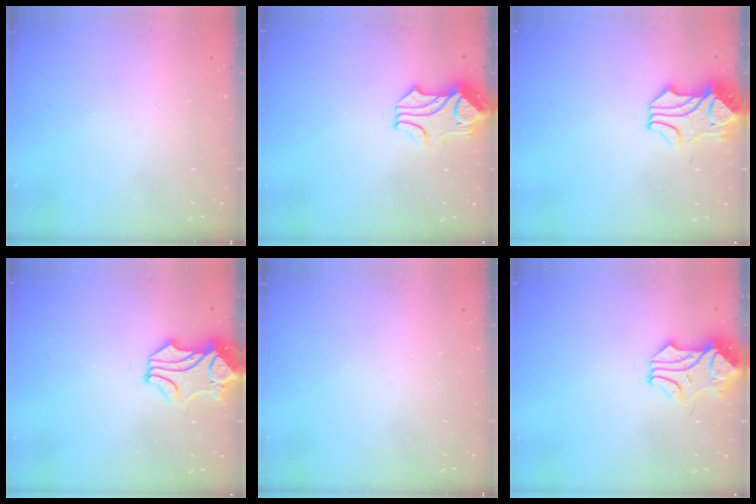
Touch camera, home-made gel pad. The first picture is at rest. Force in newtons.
{"total": 1.1, "press": 0.5, "slide": 0.9}
{"total": 2.5, "press": 2.2, "slide": 1.1}
{"total": 0.8, "press": 0.1, "slide": 0.8}
{"total": 0.0}
{"total": 1.1, "press": 0.5, "slide": 1.0}